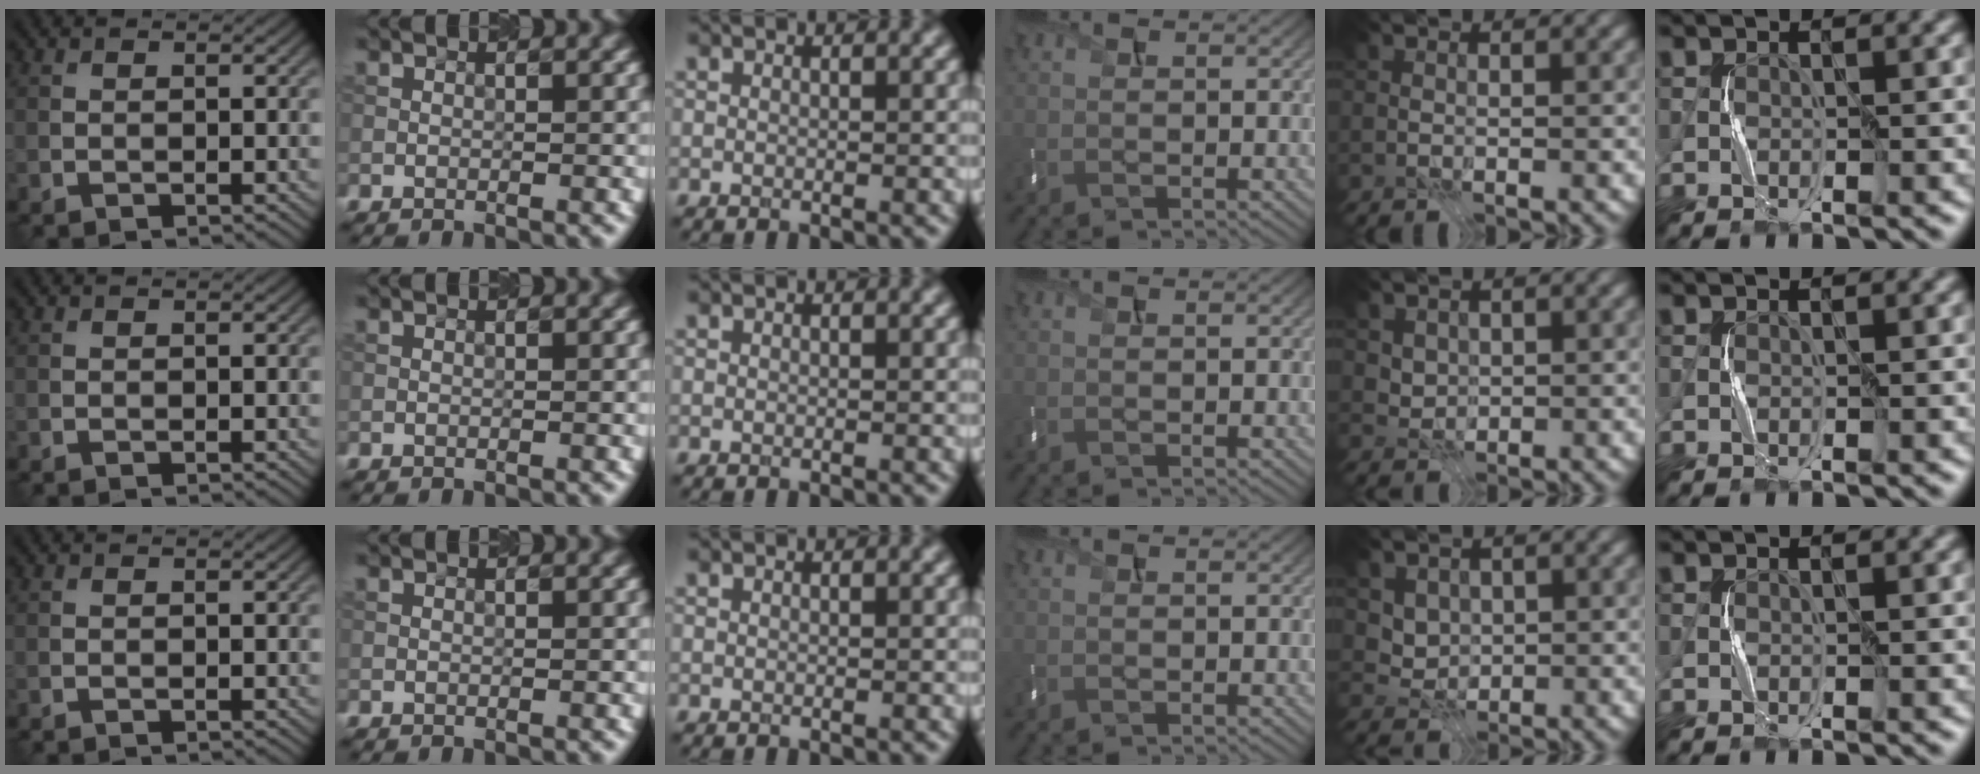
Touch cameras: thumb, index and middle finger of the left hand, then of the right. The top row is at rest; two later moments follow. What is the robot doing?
{"motion": "press", "object": "mouse"}